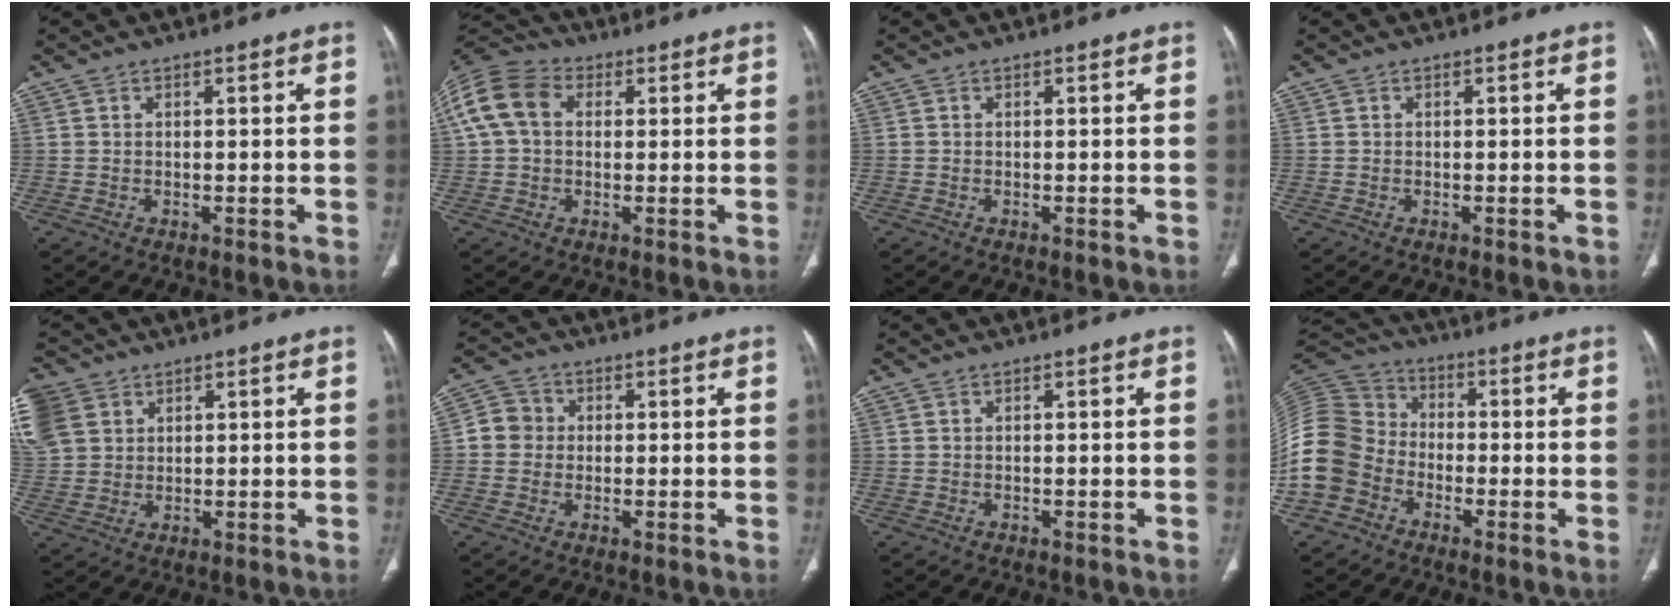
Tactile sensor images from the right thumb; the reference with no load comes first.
{"total": 11.7, "force": [2.3, 8.7, 7.6], "torque": [-0.157, 0.034, 0.034]}
{"total": 0.0}
{"total": 0.5, "force": [-0.3, 0.1, 0.4], "torque": [-0.002, 0.000, -0.004]}
{"total": 16.4, "force": [7.0, 13.0, 7.3], "torque": [-0.221, 0.031, 0.152]}
{"total": 4.8, "force": [0.1, 4.6, 1.5], "torque": [-0.009, 0.010, -0.007]}
{"total": 0.0}
{"total": 15.6, "force": [-5.4, 12.8, 7.1], "torque": [-0.153, 0.057, -0.111]}